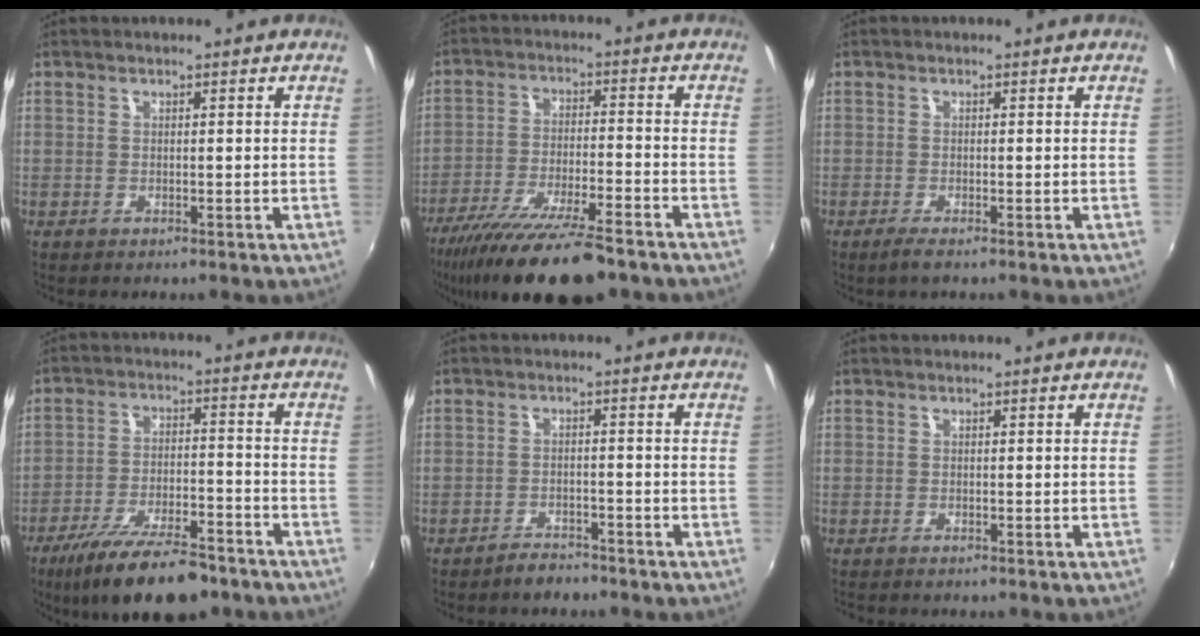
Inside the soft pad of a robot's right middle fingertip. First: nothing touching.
{"total": 17.8, "force": [-14.0, 3.2, 10.6], "torque": [-0.210, -0.041, -0.231]}
{"total": 2.0, "force": [-1.4, 0.0, 1.4], "torque": [-0.031, -0.008, -0.029]}
{"total": 16.3, "force": [-12.2, 5.1, 9.5], "torque": [-0.192, -0.028, -0.194]}
{"total": 3.2, "force": [-3.0, 0.9, 0.6], "torque": [-0.024, 0.000, -0.048]}
{"total": 0.6, "force": [-0.5, 0.1, 0.2], "torque": [-0.004, -0.003, -0.012]}